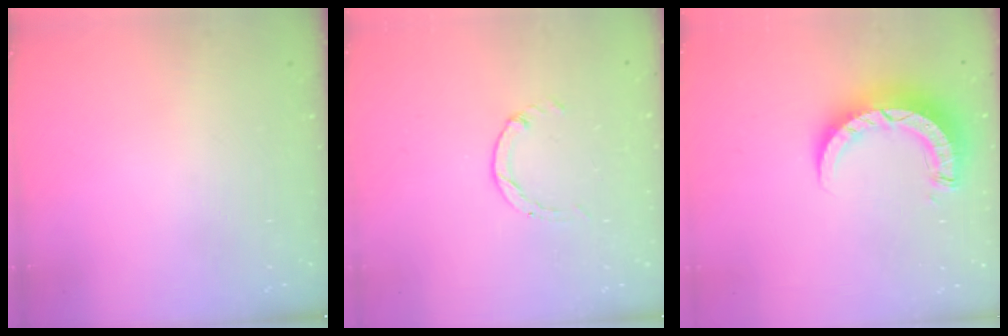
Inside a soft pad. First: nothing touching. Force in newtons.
{"total": 0.0}
{"total": 8.8, "press": 8.8, "slide": 0.8}